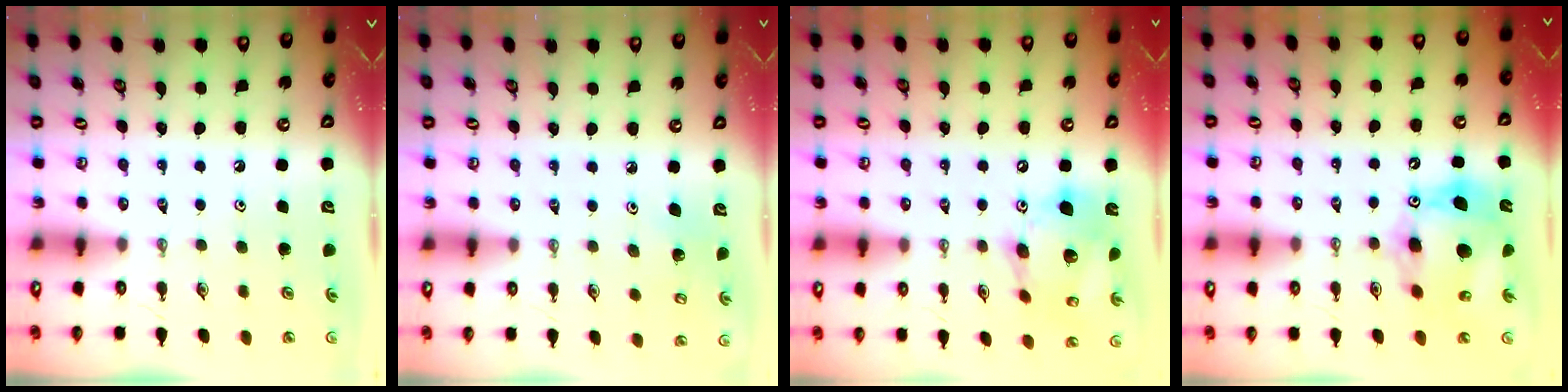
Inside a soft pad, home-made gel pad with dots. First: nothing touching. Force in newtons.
{"total": 3.4, "press": 3.4, "slide": 0.3}
{"total": 17.2, "press": 17.0, "slide": 3.2}
{"total": 14.7, "press": 14.6, "slide": 1.3}